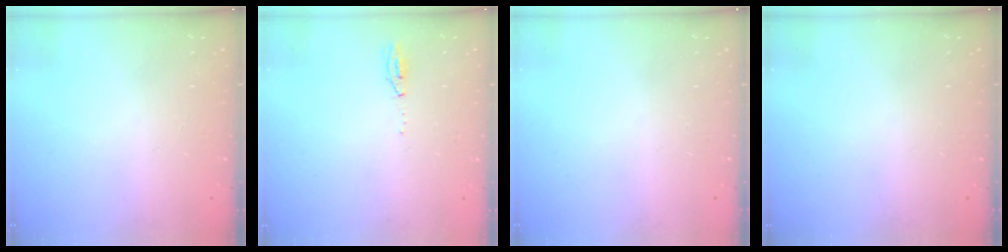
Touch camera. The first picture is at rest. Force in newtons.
{"total": 5.0, "press": 3.7, "slide": 3.3}
{"total": 0.0}
{"total": 0.0}